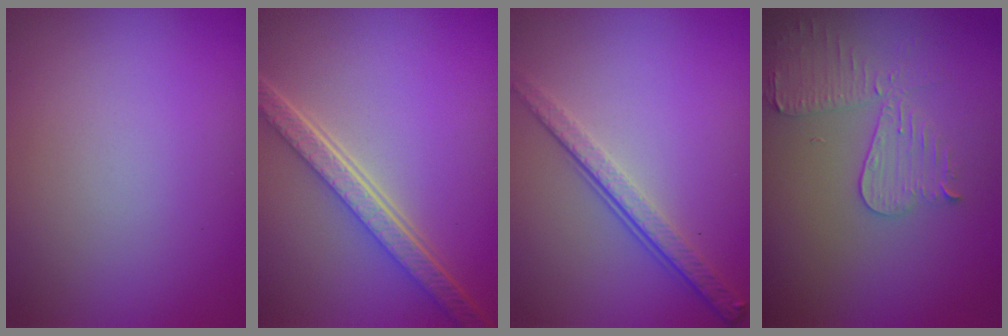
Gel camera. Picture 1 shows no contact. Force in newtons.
{"total": 5.3, "press": 3.9, "slide": 3.6}
{"total": 3.9, "press": 2.7, "slide": 2.8}
{"total": 3.6, "press": 3.2, "slide": 1.6}